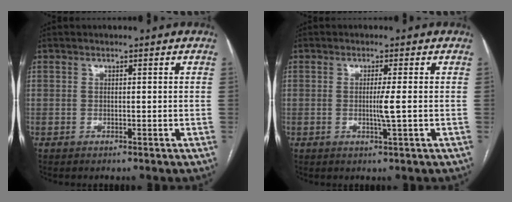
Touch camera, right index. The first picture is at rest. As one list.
[{"total": 2.5, "force": [-0.3, -0.7, 2.4], "torque": [-0.043, -0.004, -0.006]}]